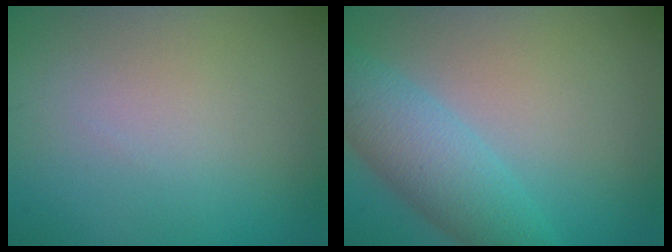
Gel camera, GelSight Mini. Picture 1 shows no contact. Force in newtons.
{"total": 5.1, "press": 5.1, "slide": 0.2}